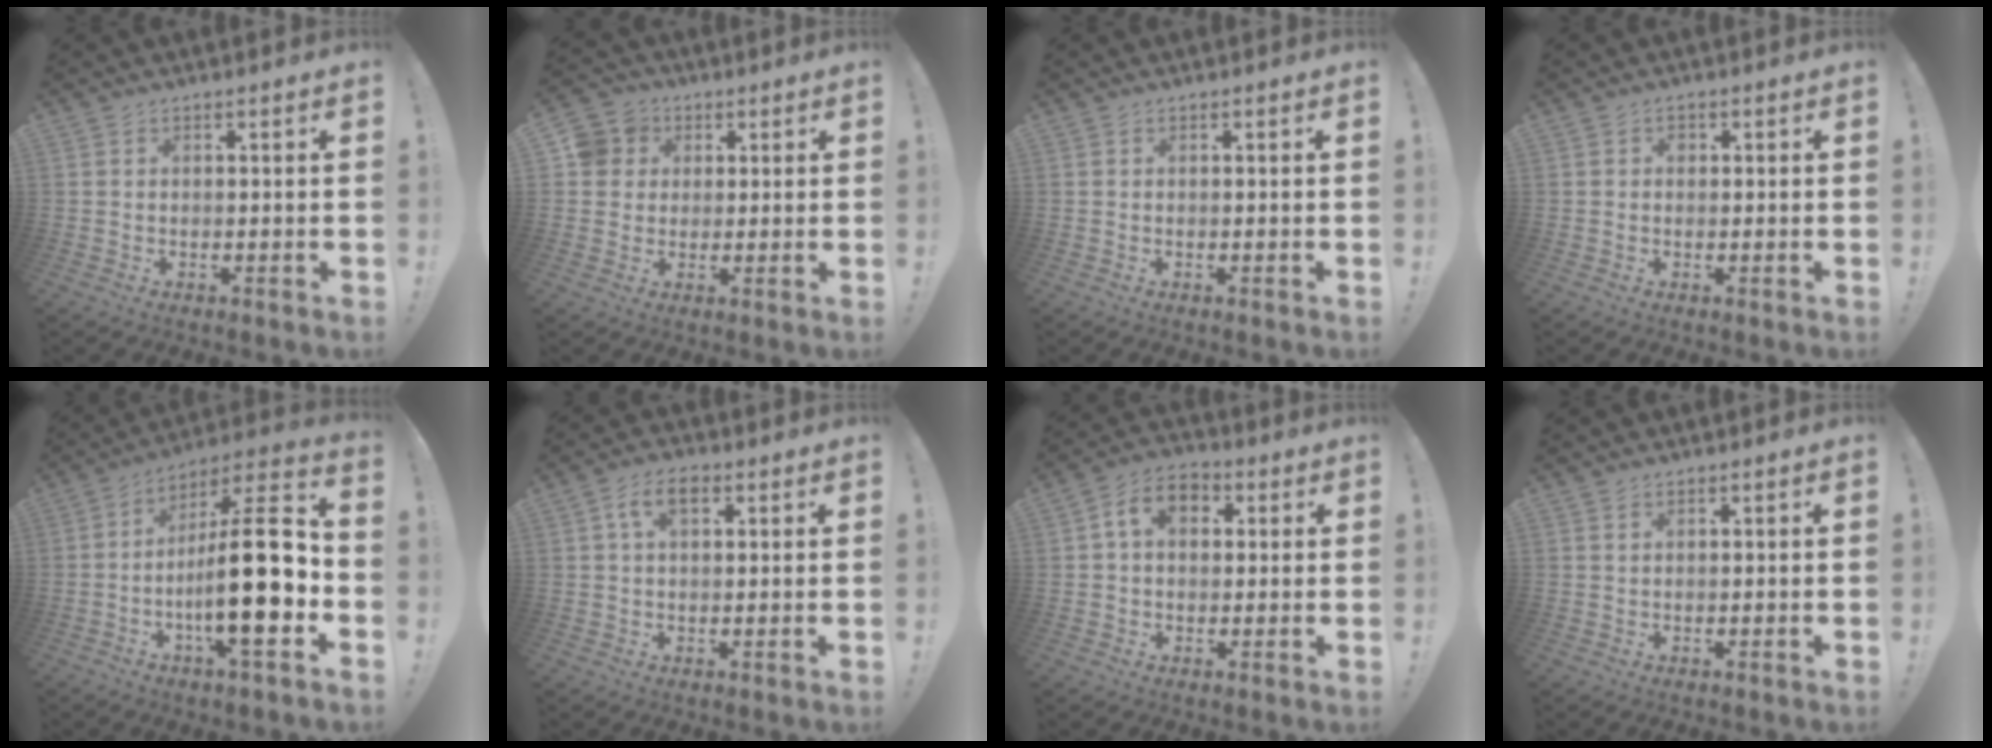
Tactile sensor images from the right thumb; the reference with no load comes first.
{"total": 7.3, "force": [1.1, 7.0, 1.8], "torque": [-0.030, 0.002, 0.022]}
{"total": 0.0}
{"total": 1.1, "force": [-0.1, 1.0, 0.4], "torque": [-0.004, 0.002, -0.003]}
{"total": 23.5, "force": [-4.3, 6.2, 22.3], "torque": [-0.379, 0.017, -0.076]}
{"total": 6.4, "force": [2.2, 3.7, 4.8], "torque": [-0.084, 0.009, 0.040]}
{"total": 9.0, "force": [2.3, 6.3, 5.9], "torque": [-0.099, 0.016, 0.046]}
{"total": 0.9, "force": [0.7, 0.2, 0.4], "torque": [-0.003, -0.001, 0.012]}